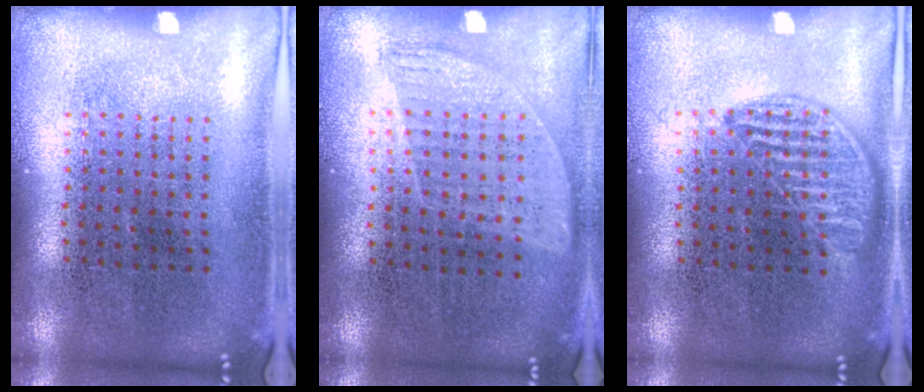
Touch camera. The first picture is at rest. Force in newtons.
{"total": 1.0, "press": 0.8, "slide": 0.5}
{"total": 0.9, "press": 0.8, "slide": 0.4}